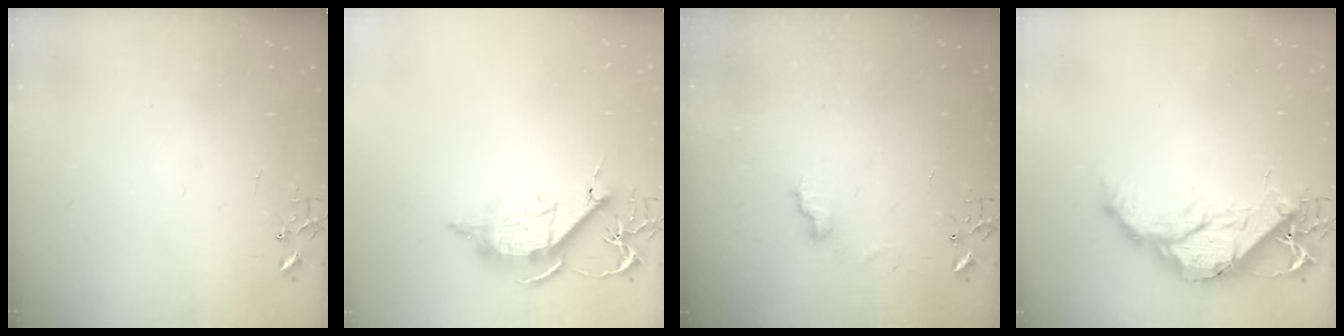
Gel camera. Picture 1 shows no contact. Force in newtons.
{"total": 12.5, "press": 12.5, "slide": 0.2}
{"total": 6.7, "press": 6.6, "slide": 0.7}
{"total": 17.2, "press": 17.1, "slide": 1.3}